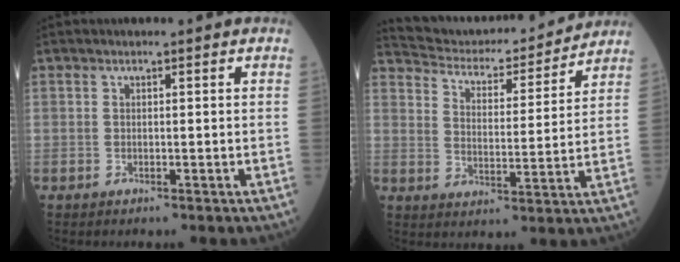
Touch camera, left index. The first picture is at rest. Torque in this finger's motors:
{"motor_torque": [0.28, -1.86, -0.48, 0.00]}